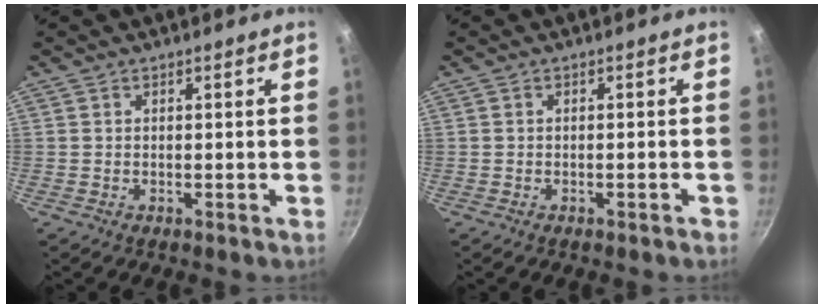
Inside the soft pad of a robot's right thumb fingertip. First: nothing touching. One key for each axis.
{"total": 1.1, "fx": -0.7, "fy": 0.2, "fz": 0.8, "tx": -0.010, "ty": 0.008, "tz": -0.008}